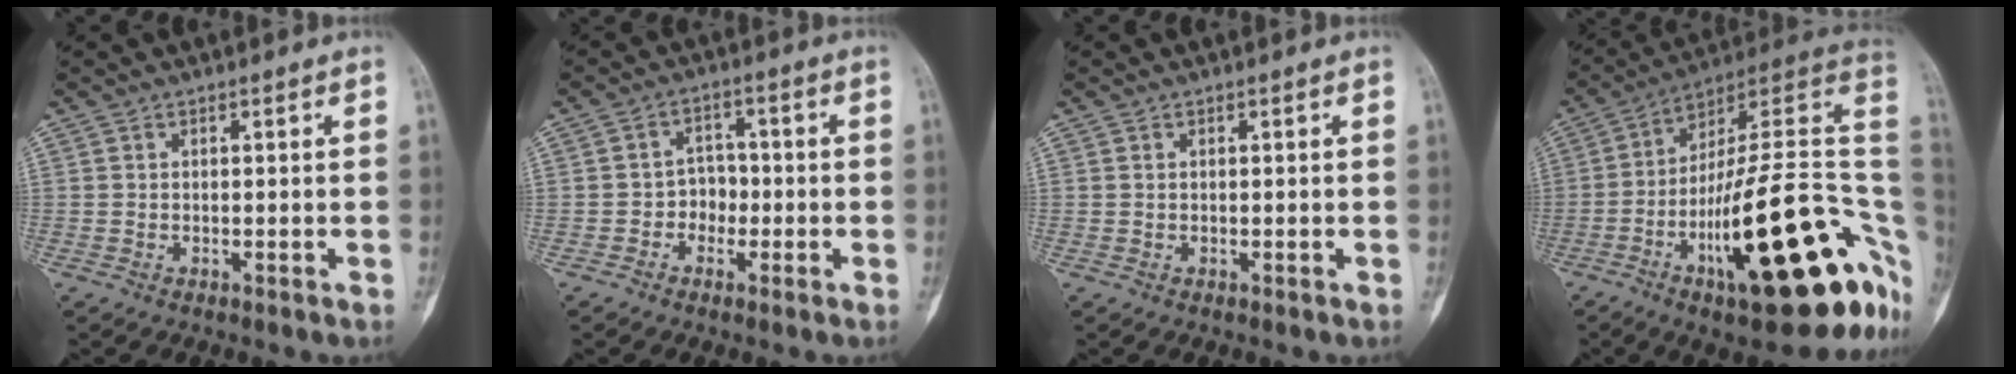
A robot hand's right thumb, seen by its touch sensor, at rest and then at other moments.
{"total": 4.1, "force": [-1.3, 3.5, 1.7], "torque": [0.002, 0.016, -0.032]}
{"total": 0.0}
{"total": 33.5, "force": [-8.6, 9.6, 31.0], "torque": [-0.365, 0.053, -0.128]}